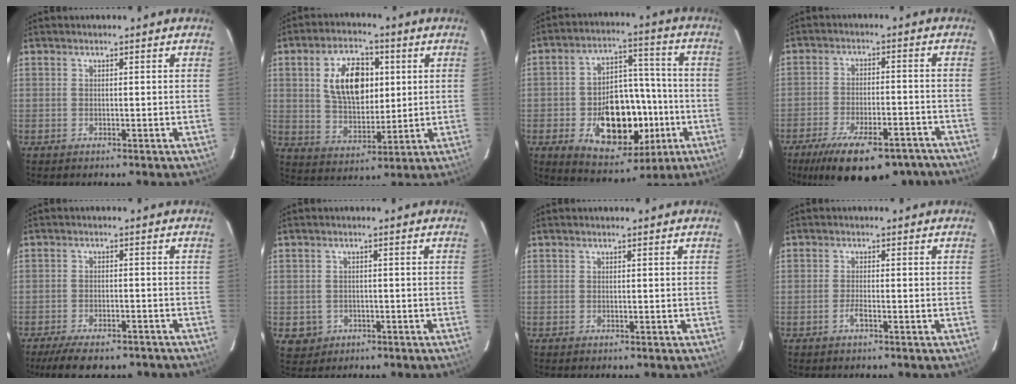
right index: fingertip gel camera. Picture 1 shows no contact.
{"total": 12.7, "force": [3.0, 7.6, 9.7], "torque": [-0.171, 0.018, 0.062]}
{"total": 18.5, "force": [-5.6, 11.6, 13.3], "torque": [-0.242, 0.017, -0.062]}
{"total": 20.9, "force": [-15.8, 7.7, 11.3], "torque": [-0.204, -0.025, -0.218]}
{"total": 11.7, "force": [-9.6, 3.7, 5.6], "torque": [-0.120, -0.021, -0.141]}
{"total": 3.8, "force": [-1.0, 3.6, 0.7], "torque": [-0.025, 0.005, -0.006]}
{"total": 0.0}
{"total": 1.6, "force": [-1.0, 0.3, 1.2], "torque": [-0.027, 0.000, -0.020]}